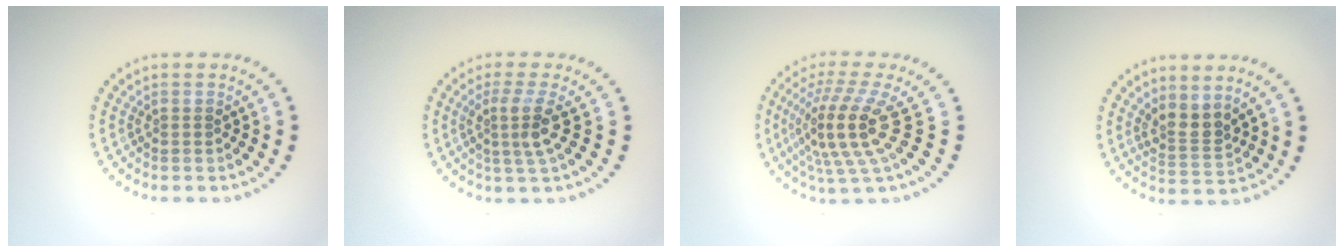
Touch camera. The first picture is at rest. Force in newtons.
{"total": 2.8, "press": 2.0, "slide": 2.0}
{"total": 5.2, "press": 3.8, "slide": 3.6}
{"total": 2.5, "press": 1.9, "slide": 1.6}